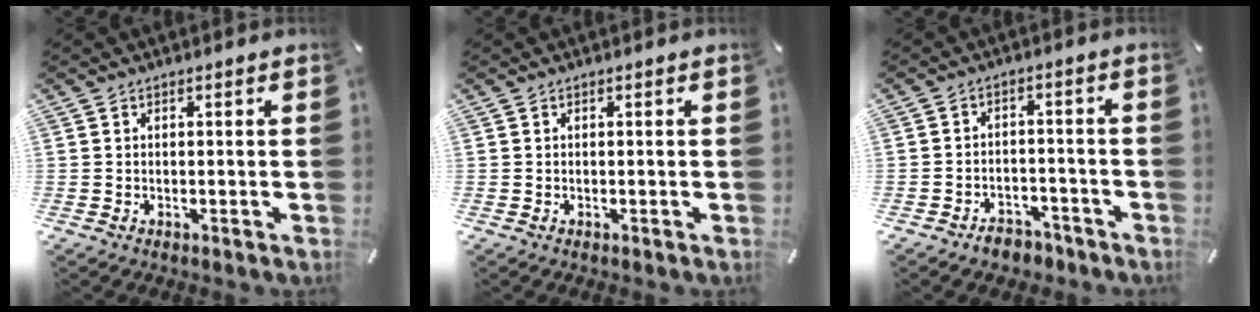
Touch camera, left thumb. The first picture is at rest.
{"total": 0.0}
{"total": 4.7, "force": [-3.5, 2.8, 1.5], "torque": [-0.025, 0.020, -0.064]}